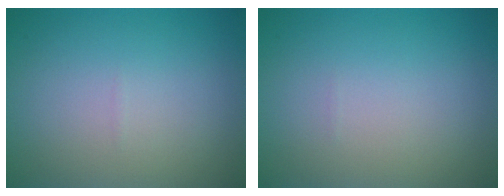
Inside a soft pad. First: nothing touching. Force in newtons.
{"total": 0.0}